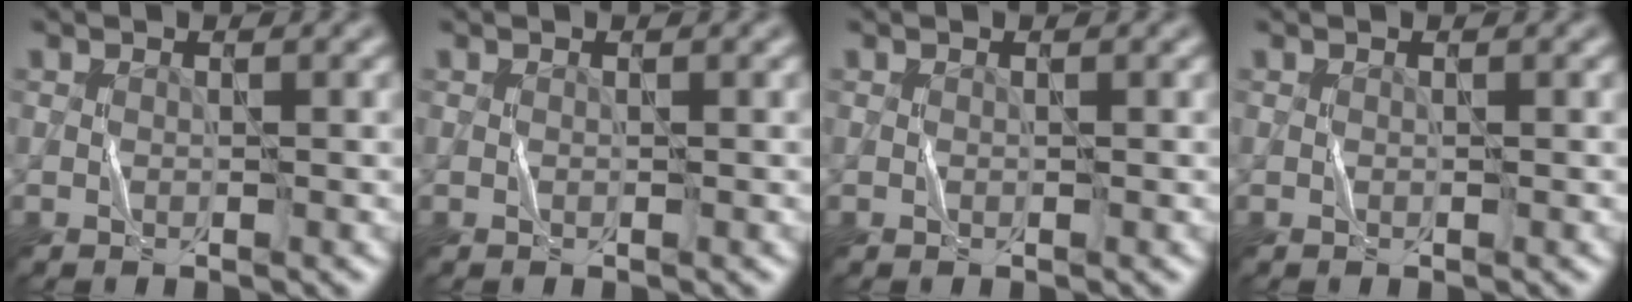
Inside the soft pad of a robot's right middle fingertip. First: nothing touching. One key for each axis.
{"total": 0.0}
{"total": 0.0}
{"total": 0.0}